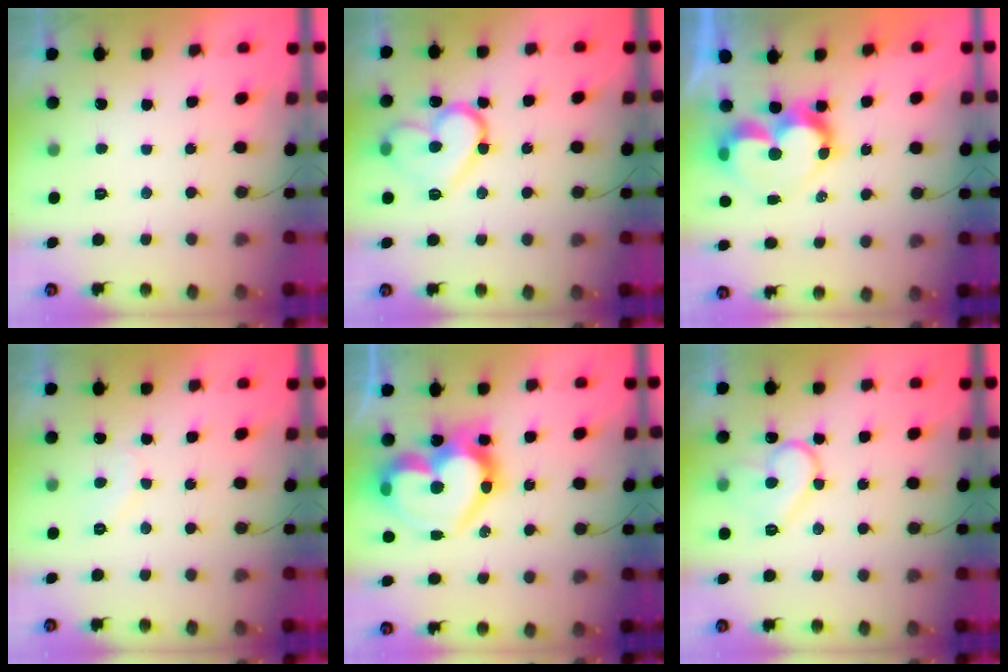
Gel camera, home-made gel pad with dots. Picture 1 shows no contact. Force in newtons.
{"total": 14.2, "press": 14.1, "slide": 1.4}
{"total": 10.4, "press": 10.4, "slide": 0.7}
{"total": 6.1, "press": 6.1, "slide": 0.5}
{"total": 24.2, "press": 24.1, "slide": 2.4}
{"total": 12.7, "press": 12.7, "slide": 0.8}